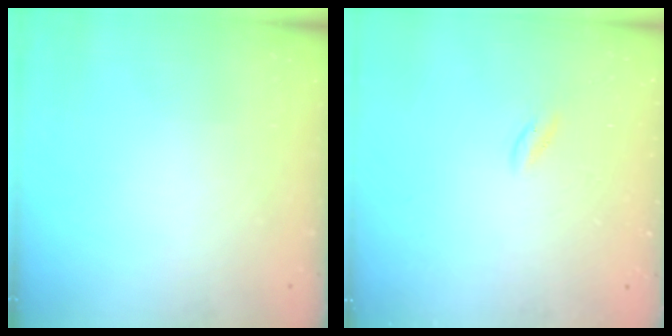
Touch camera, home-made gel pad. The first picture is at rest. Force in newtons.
{"total": 0.6, "press": 0.3, "slide": 0.5}